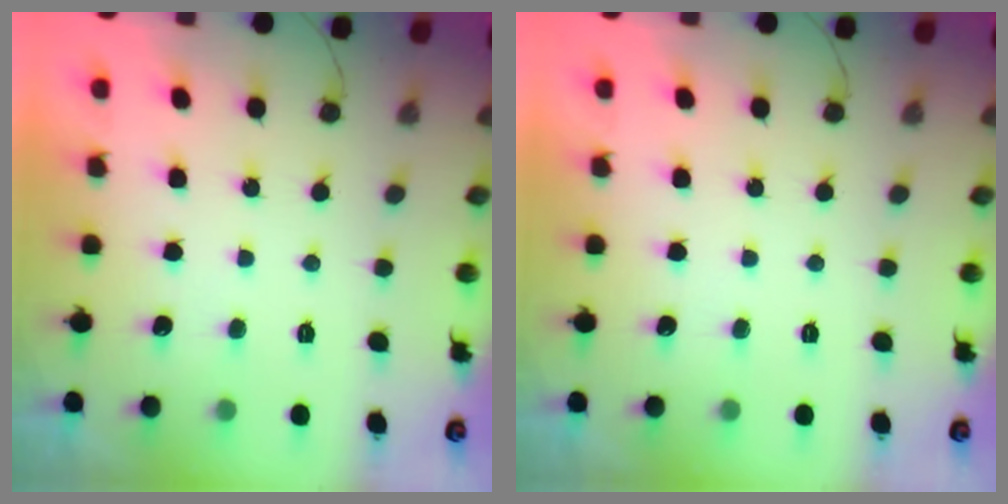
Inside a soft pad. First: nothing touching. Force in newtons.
{"total": 0.0}